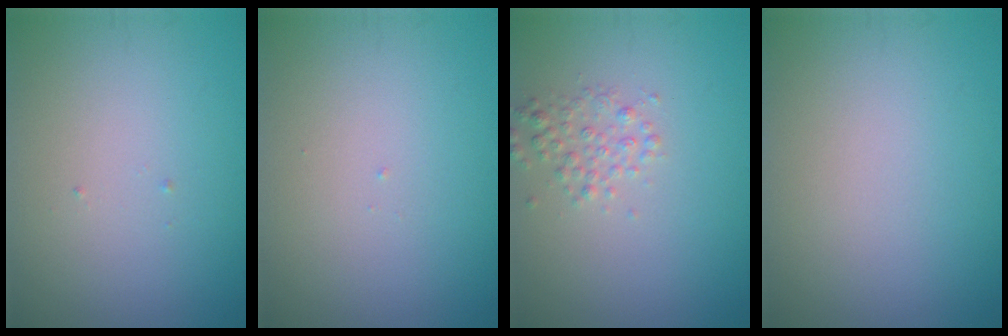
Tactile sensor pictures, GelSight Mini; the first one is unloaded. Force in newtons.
{"total": 0.0}
{"total": 1.8, "press": 1.8, "slide": 0.0}
{"total": 0.0}